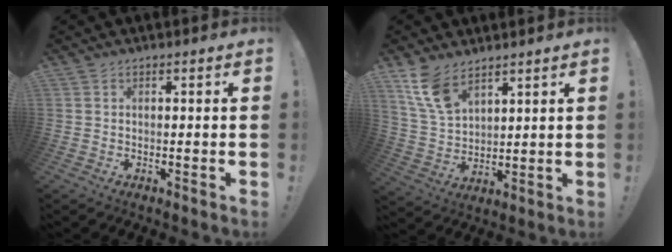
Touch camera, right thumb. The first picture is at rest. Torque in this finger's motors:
{"motor_torque": [-0.20, 0.46, 0.42, 0.73, 0.04]}